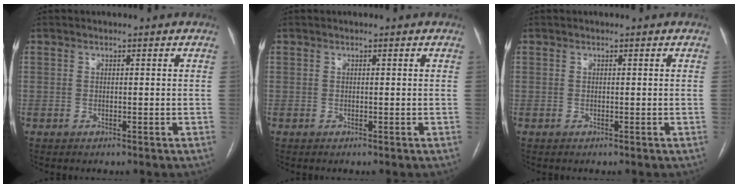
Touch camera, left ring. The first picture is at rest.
{"total": 0.0}
{"total": 0.0}